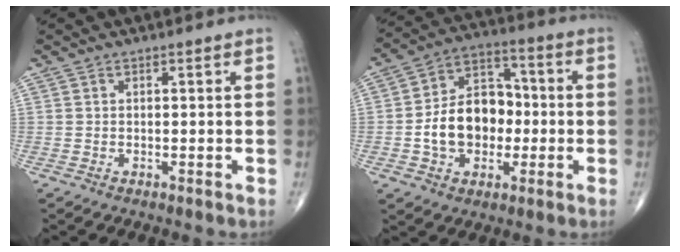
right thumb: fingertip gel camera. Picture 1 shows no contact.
{"total": 14.2, "force": [-2.0, 10.2, 9.7], "torque": [-0.125, 0.038, -0.038]}